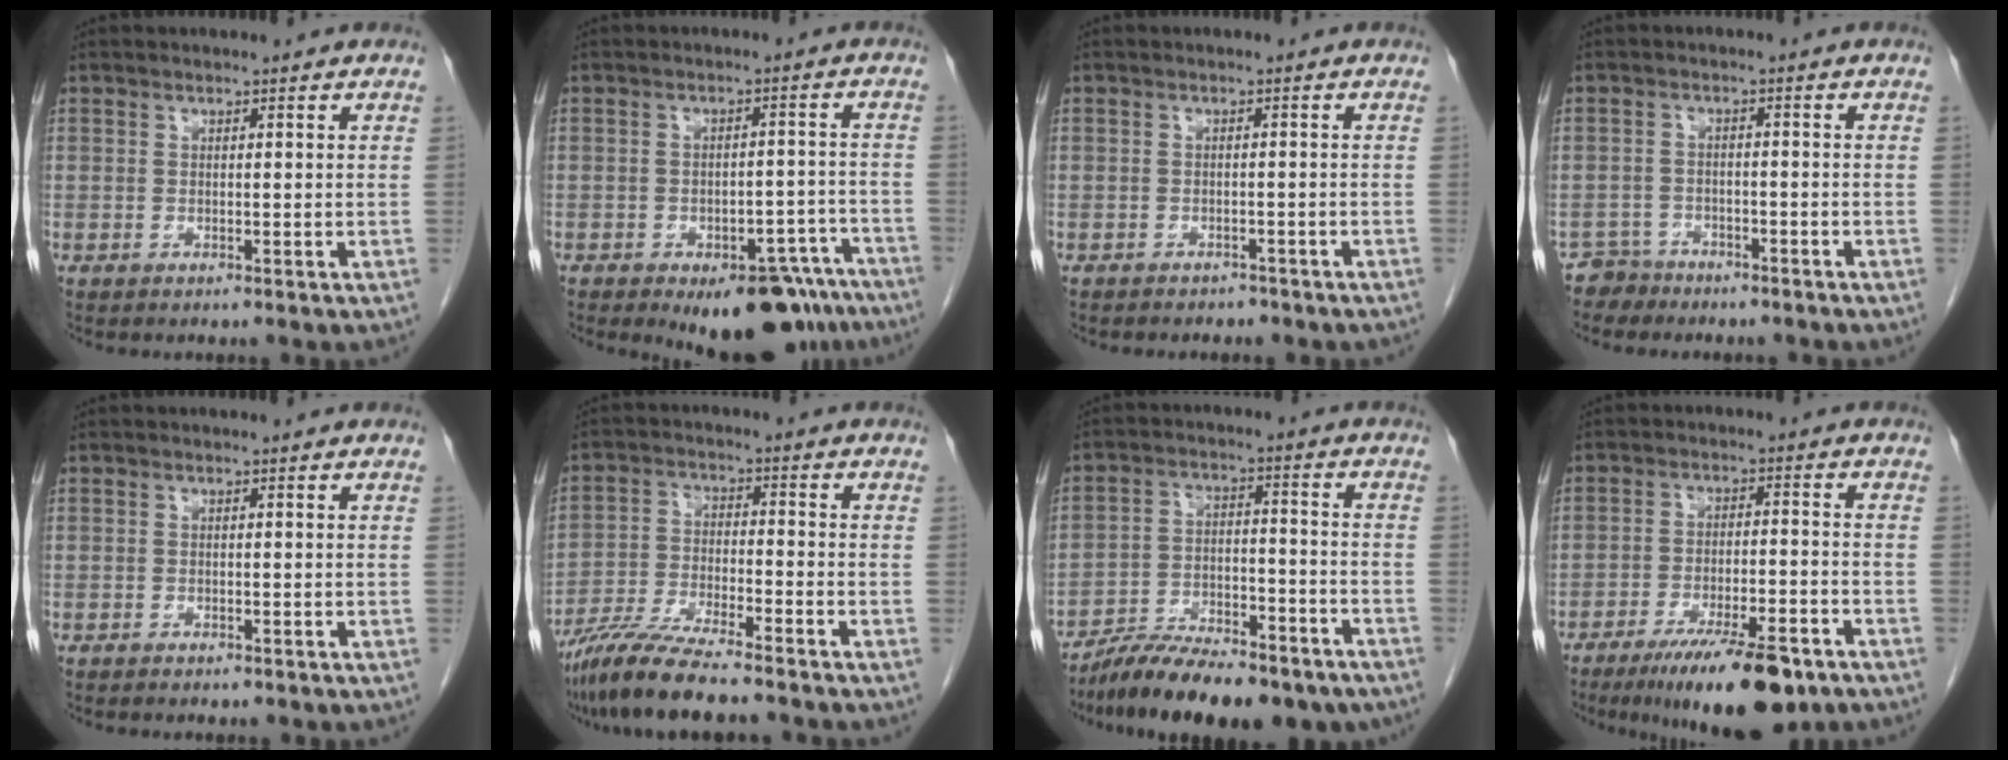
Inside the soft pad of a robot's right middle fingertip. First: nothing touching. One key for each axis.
{"total": 13.5, "fx": -10.0, "fy": 5.9, "fz": 6.9, "tx": -0.041, "ty": 0.024, "tz": -0.128}
{"total": 4.6, "fx": -3.9, "fy": 2.1, "fz": 1.2, "tx": -0.021, "ty": 0.004, "tz": -0.039}
{"total": 3.8, "fx": -3.1, "fy": 2.1, "fz": -0.9, "tx": 0.012, "ty": 0.007, "tz": -0.057}
{"total": 1.5, "fx": -1.2, "fy": 0.5, "fz": 0.7, "tx": -0.014, "ty": -0.003, "tz": -0.012}
{"total": 10.0, "fx": -8.5, "fy": 0.5, "fz": 5.3, "tx": -0.099, "ty": -0.026, "tz": -0.153}
{"total": 18.5, "fx": -15.3, "fy": 5.2, "fz": 9.0, "tx": -0.121, "ty": 0.014, "tz": -0.237}
{"total": 13.7, "fx": -9.5, "fy": 3.0, "fz": 9.4, "tx": -0.133, "ty": -0.017, "tz": -0.151}